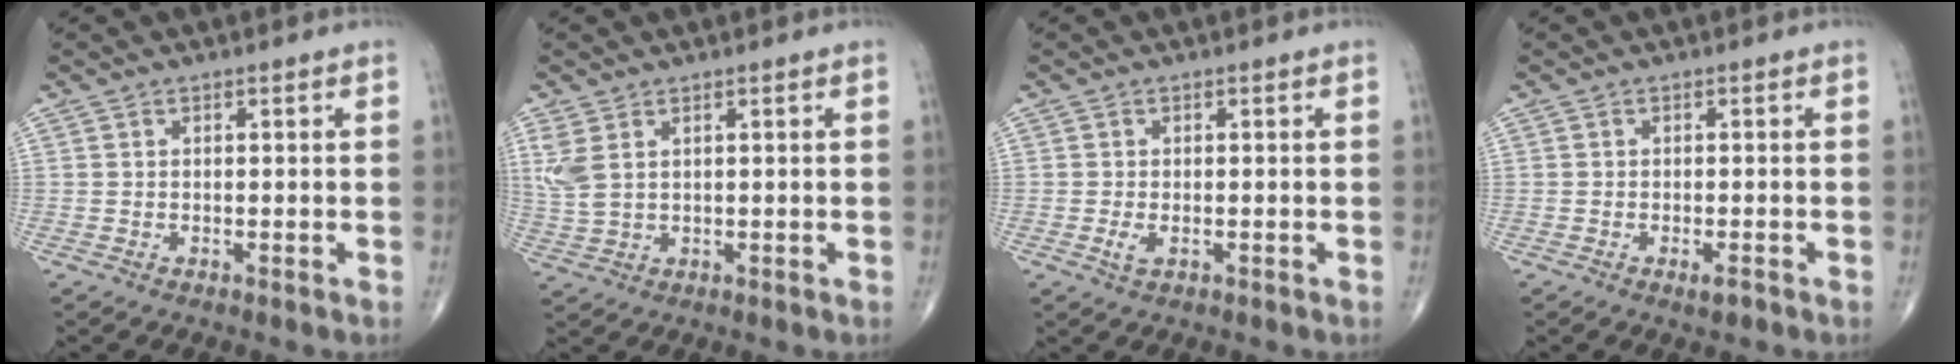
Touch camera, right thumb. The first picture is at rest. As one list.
[{"total": 4.6, "force": [1.9, 2.5, 3.5], "torque": [-0.094, 0.000, 0.048]}, {"total": 1.8, "force": [-0.4, 0.9, 1.5], "torque": [-0.032, -0.003, -0.009]}, {"total": 1.7, "force": [-0.9, 0.6, 1.3], "torque": [-0.022, -0.002, -0.016]}]